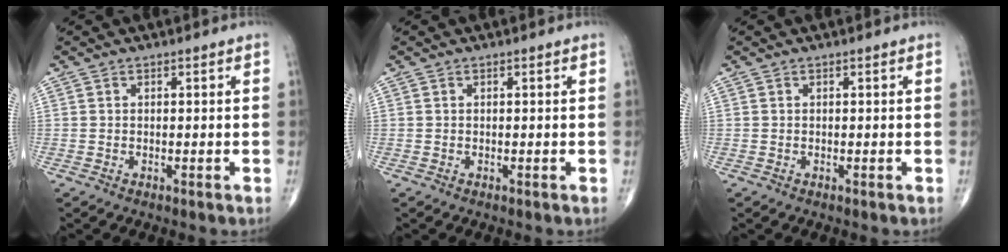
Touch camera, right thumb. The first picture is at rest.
{"total": 0.0}
{"total": 0.0}